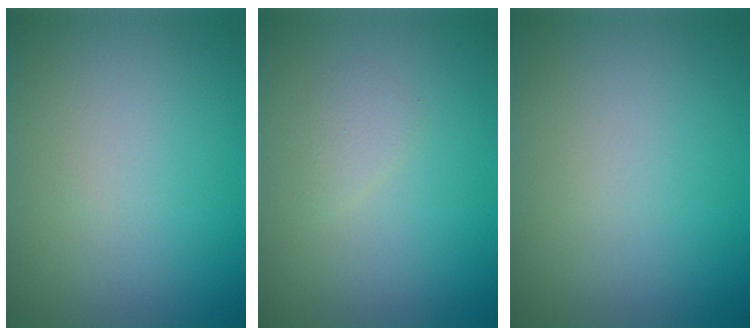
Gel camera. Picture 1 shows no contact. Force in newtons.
{"total": 1.1, "press": 1.1, "slide": 0.1}
{"total": 0.0}